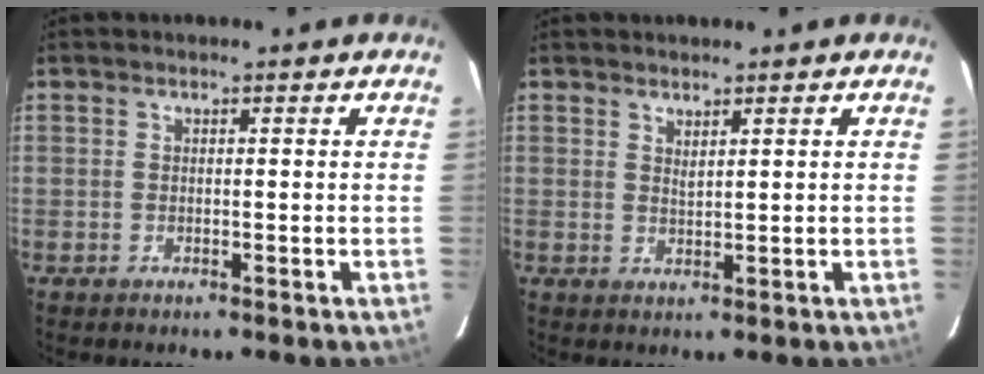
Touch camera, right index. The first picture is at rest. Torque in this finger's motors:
{"motor_torque": [-0.17, 0.28, -0.06, 0.00]}